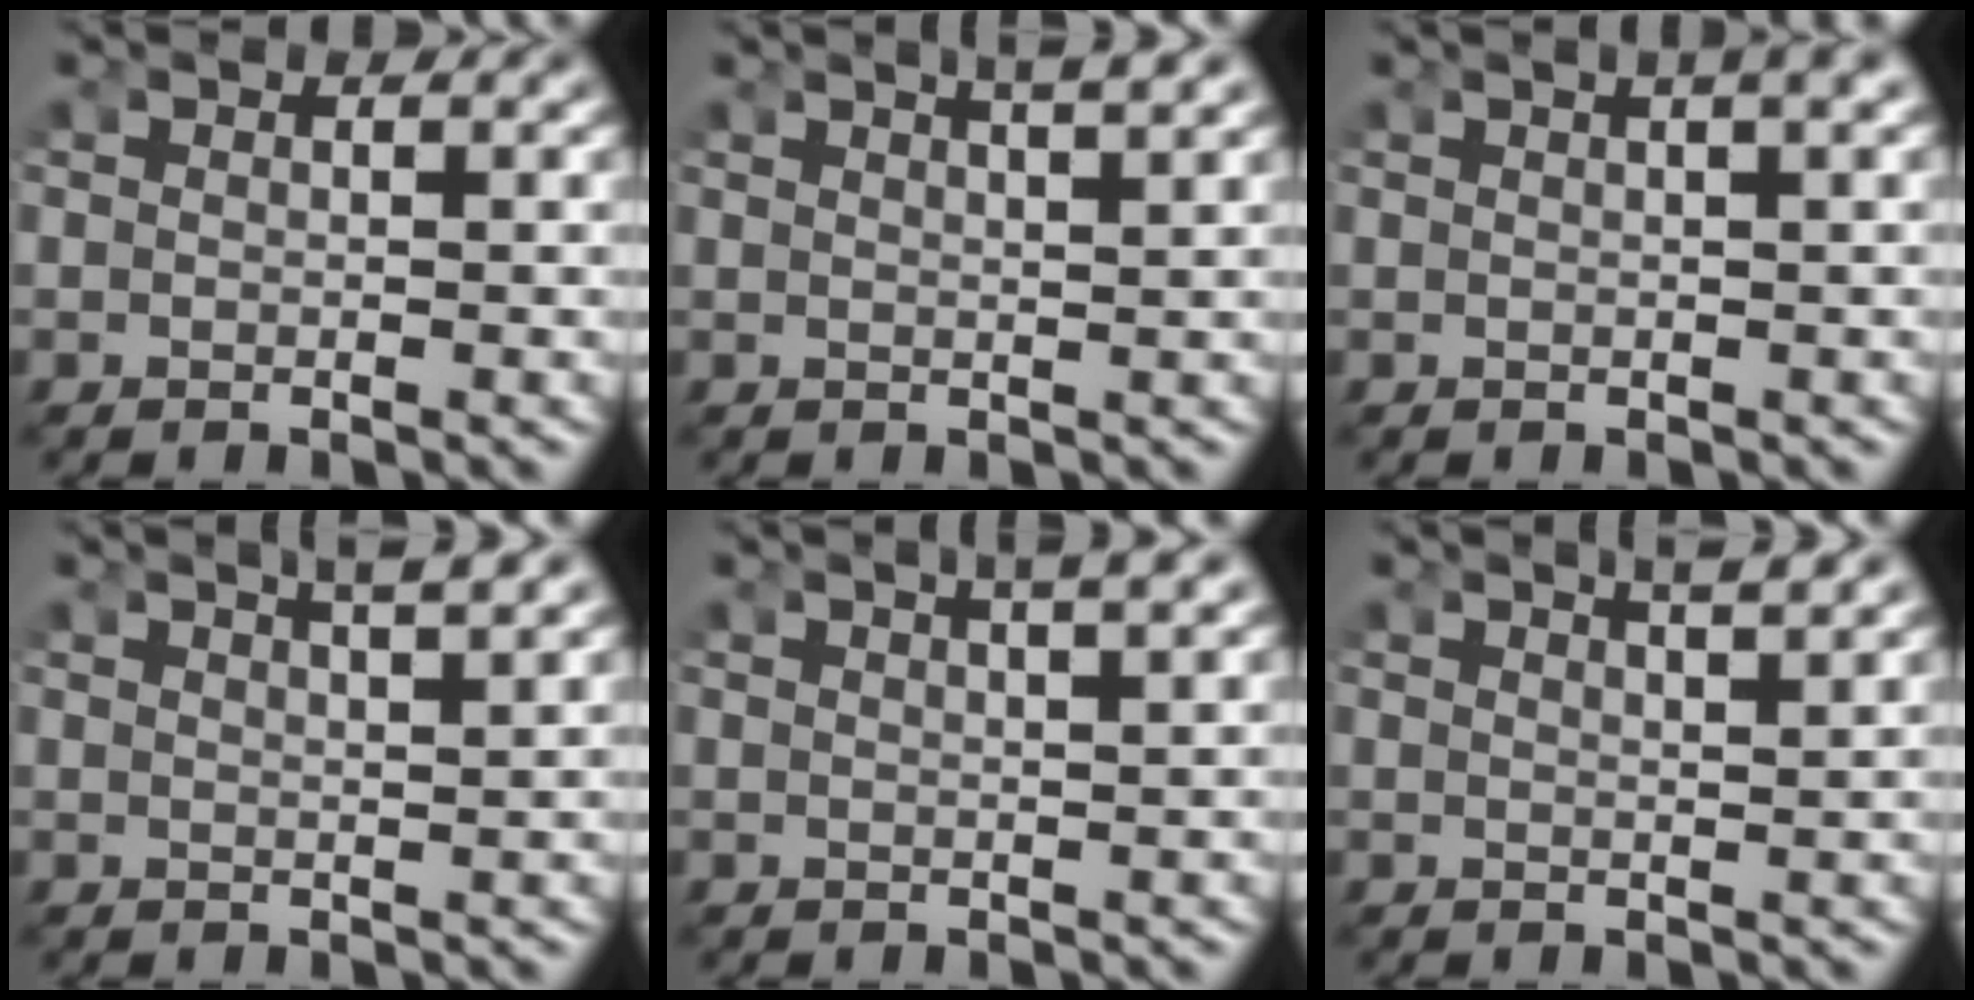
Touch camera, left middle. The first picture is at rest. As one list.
[{"total": 3.5, "force": [2.7, -0.1, 2.3], "torque": [-0.028, 0.004, 0.048]}, {"total": 3.1, "force": [1.6, 0.2, 2.6], "torque": [-0.025, 0.017, 0.023]}, {"total": 4.3, "force": [3.3, 0.3, 2.7], "torque": [-0.034, 0.007, 0.057]}, {"total": 4.2, "force": [2.9, 0.4, 3.0], "torque": [-0.036, 0.011, 0.048]}, {"total": 3.5, "force": [2.8, -0.2, 2.1], "torque": [-0.025, 0.001, 0.051]}]